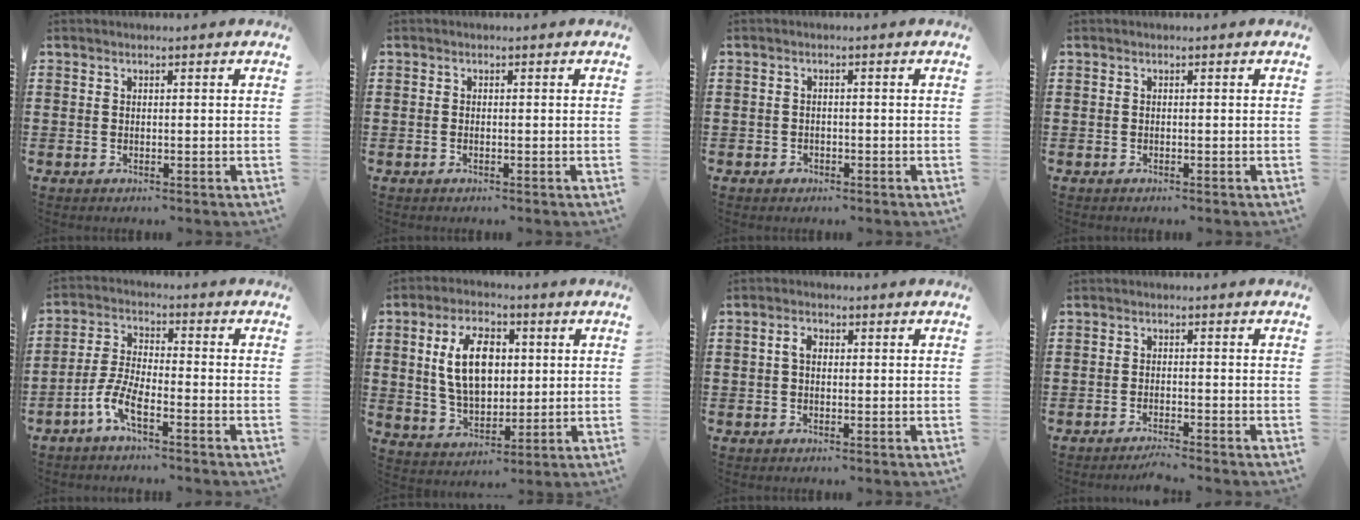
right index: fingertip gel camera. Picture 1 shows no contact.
{"total": 0.0}
{"total": 1.0, "force": [-0.7, 0.7, 0.2], "torque": [-0.006, 0.000, -0.016]}
{"total": 0.0}
{"total": 5.7, "force": [-3.7, 1.2, 4.2], "torque": [-0.113, -0.012, -0.076]}
{"total": 10.5, "force": [1.8, 6.2, 8.3], "torque": [-0.173, 0.007, 0.026]}
{"total": 2.3, "force": [0.2, 1.4, 1.8], "torque": [-0.036, 0.008, 0.001]}
{"total": 2.0, "force": [-1.9, -0.2, 0.5], "torque": [-0.009, 0.001, -0.037]}